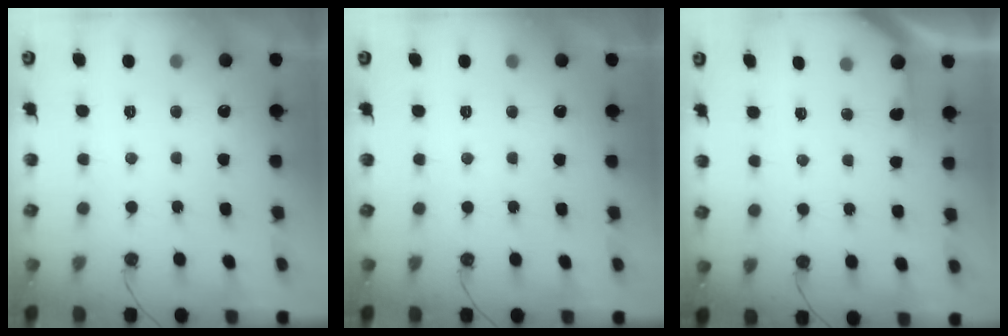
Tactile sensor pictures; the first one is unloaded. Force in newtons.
{"total": 0.0}
{"total": 3.9, "press": 3.9, "slide": 0.4}